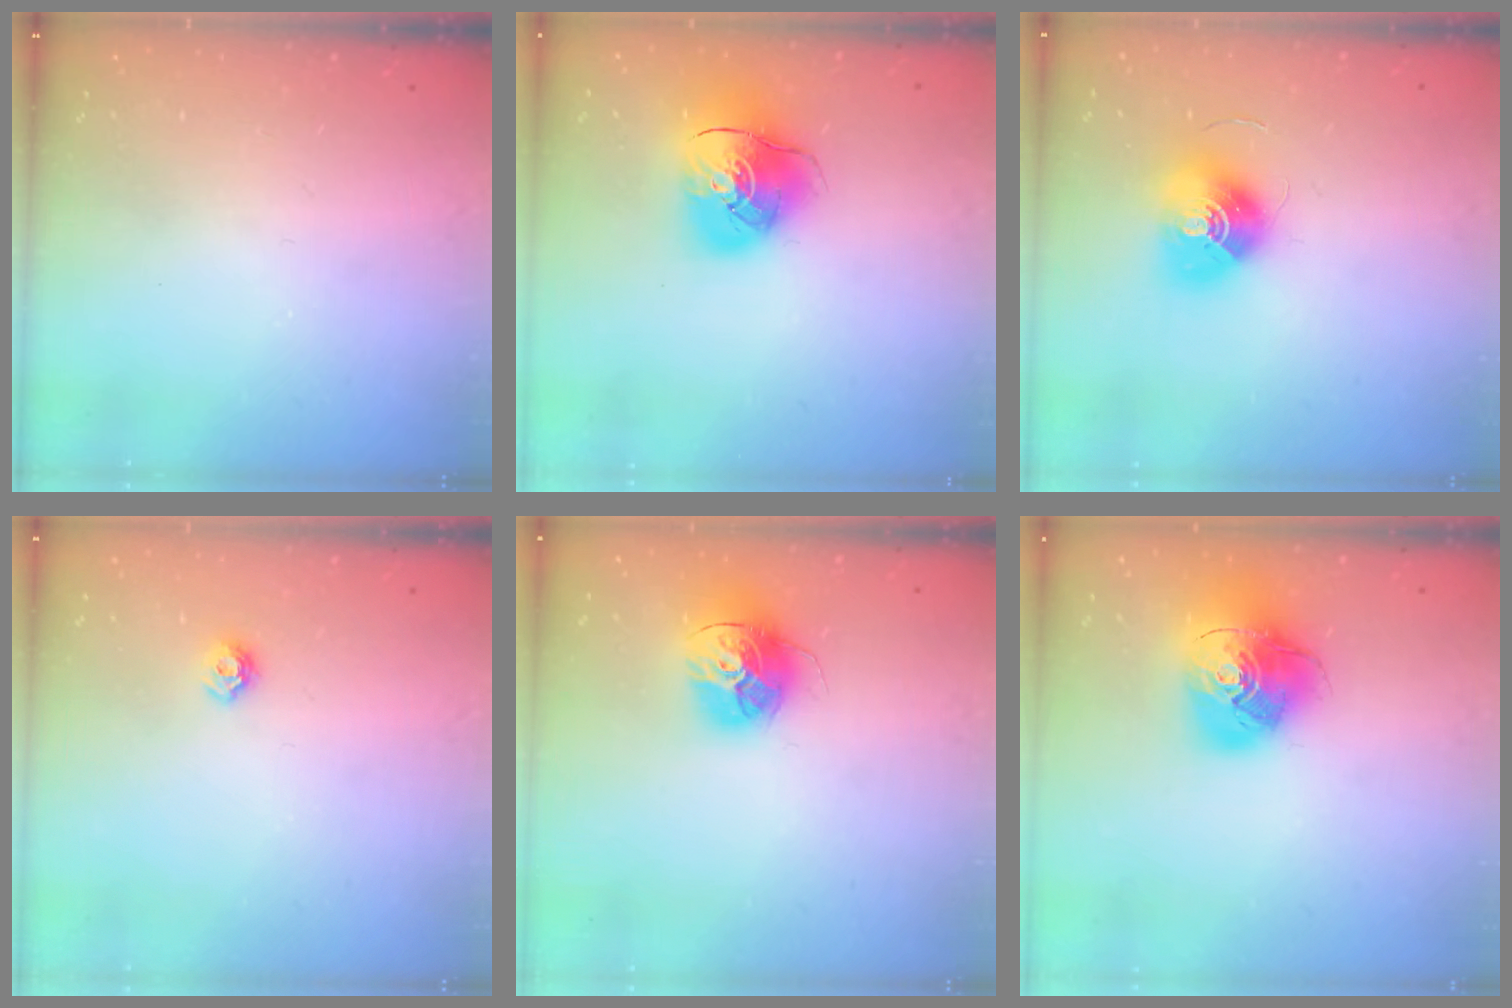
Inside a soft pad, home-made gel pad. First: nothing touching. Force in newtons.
{"total": 13.0, "press": 12.9, "slide": 2.0}
{"total": 13.1, "press": 13.1, "slide": 0.5}
{"total": 5.7, "press": 5.7, "slide": 0.7}
{"total": 14.9, "press": 14.9, "slide": 1.2}
{"total": 16.2, "press": 16.0, "slide": 2.1}